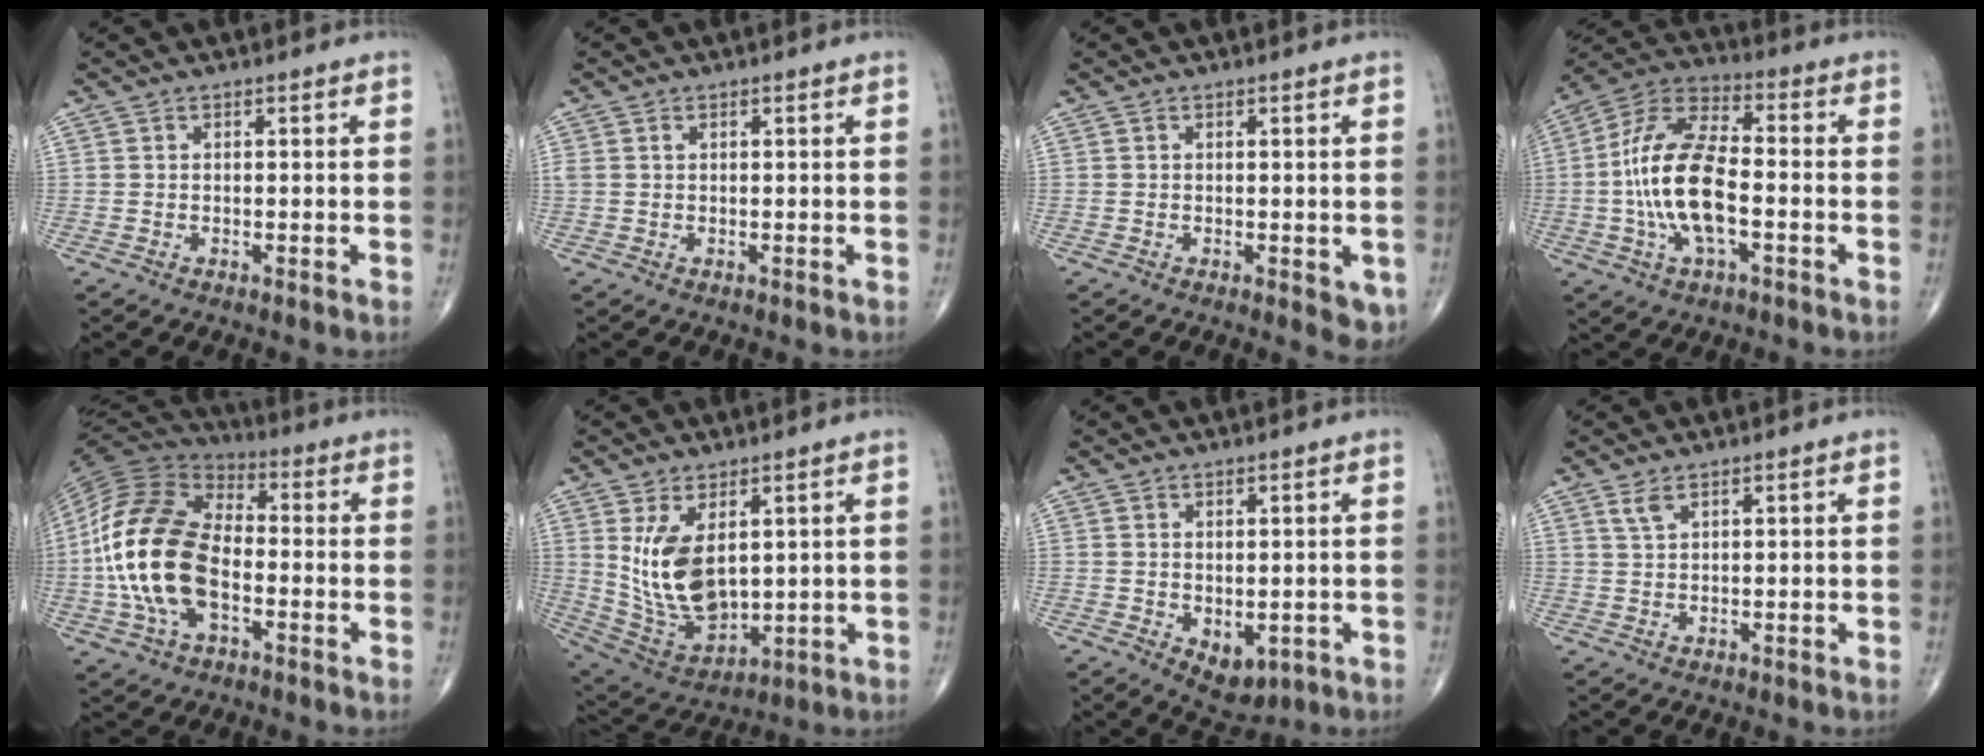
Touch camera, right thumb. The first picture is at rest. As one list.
[{"total": 1.1, "force": [0.4, 0.7, 0.7], "torque": [-0.020, 0.012, 0.013]}, {"total": 3.6, "force": [-0.9, 1.6, 3.1], "torque": [-0.019, -0.005, -0.011]}, {"total": 16.3, "force": [-2.5, 7.3, 14.3], "torque": [-0.287, 0.032, -0.053]}, {"total": 20.2, "force": [-3.0, 11.8, 16.1], "torque": [-0.321, 0.024, -0.063]}, {"total": 13.4, "force": [2.9, 7.5, 10.7], "torque": [-0.179, -0.023, 0.079]}, {"total": 5.1, "force": [-1.0, 3.2, 3.9], "torque": [-0.037, -0.003, 0.003]}, {"total": 2.1, "force": [1.4, 0.7, 1.4], "torque": [-0.031, -0.001, 0.034]}]